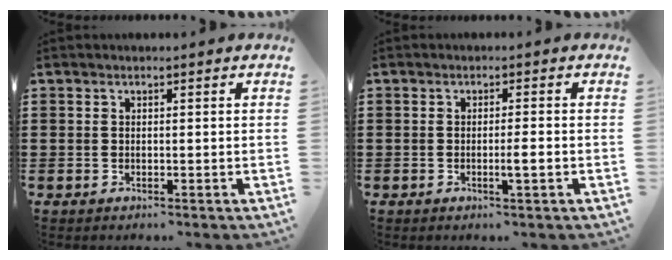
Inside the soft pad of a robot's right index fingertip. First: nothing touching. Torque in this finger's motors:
{"motor_torque": [1.02, 0.13, 0.11, 0.08]}